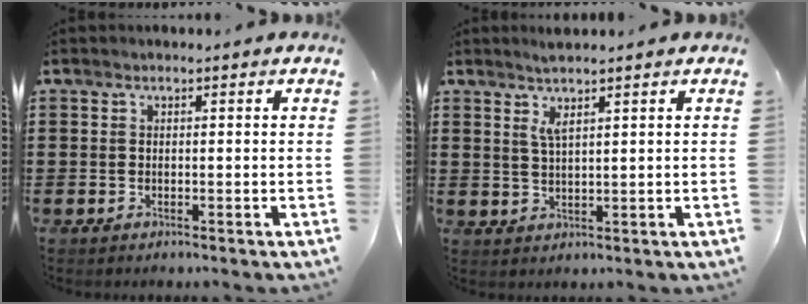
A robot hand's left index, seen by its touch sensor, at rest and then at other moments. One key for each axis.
{"total": 2.7, "fx": 1.7, "fy": 0.2, "fz": 2.1, "tx": -0.045, "ty": 0.002, "tz": 0.031}